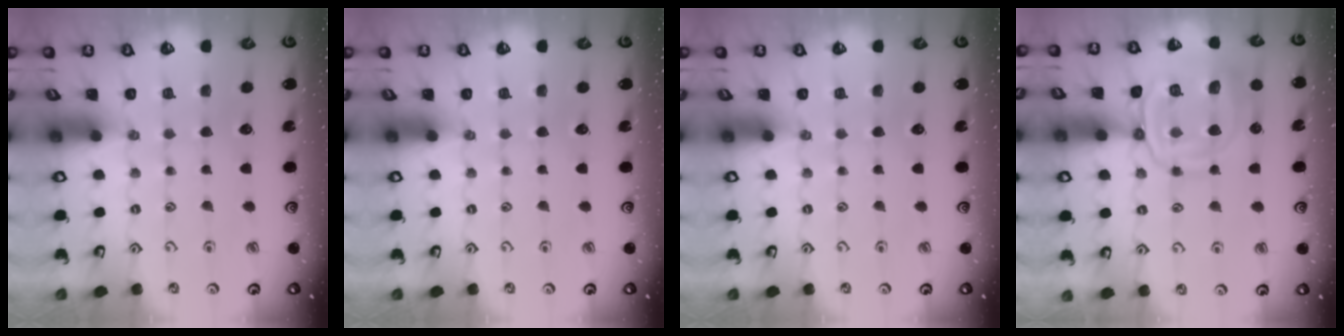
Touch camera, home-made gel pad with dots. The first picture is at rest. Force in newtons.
{"total": 0.0}
{"total": 0.0}
{"total": 14.7, "press": 14.6, "slide": 1.4}